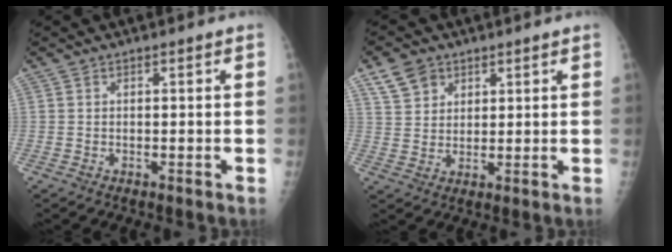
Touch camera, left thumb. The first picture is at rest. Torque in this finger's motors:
{"motor_torque": [0.07, 0.04, 0.38, -0.26, 0.02]}